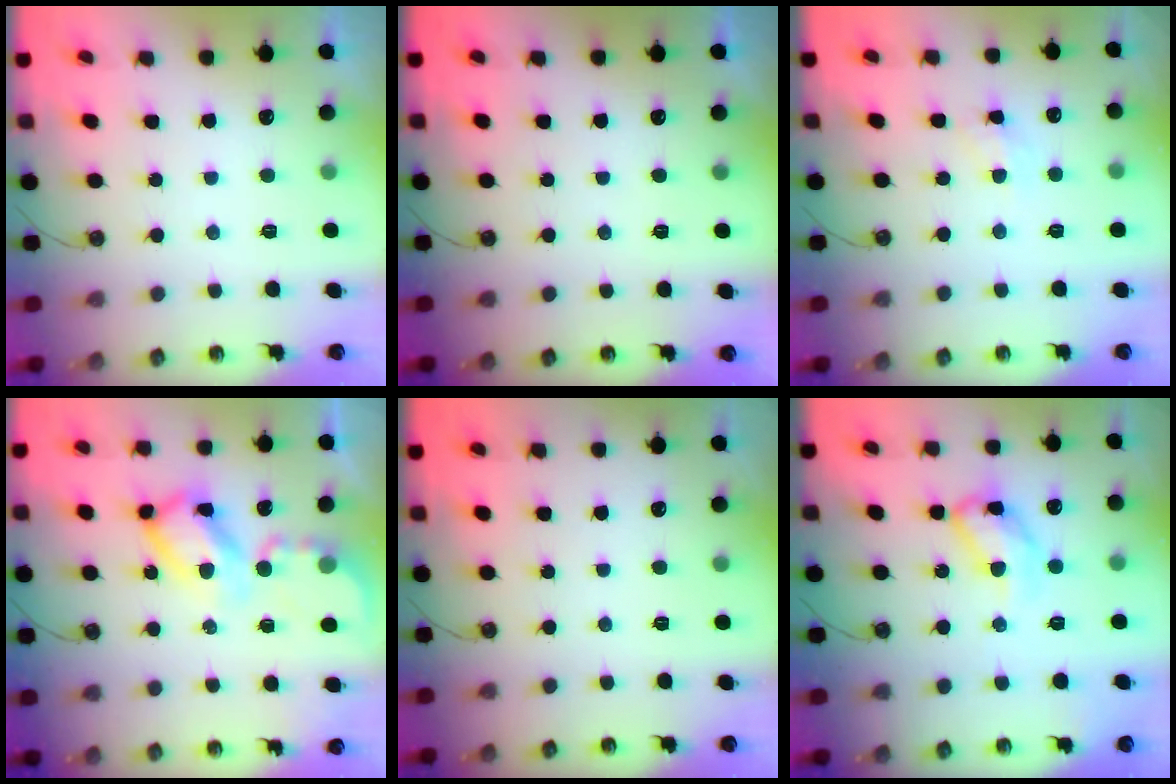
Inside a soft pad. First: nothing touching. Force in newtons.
{"total": 0.0}
{"total": 4.6, "press": 4.6, "slide": 0.3}
{"total": 13.7, "press": 13.6, "slide": 1.5}
{"total": 0.0}
{"total": 12.7, "press": 12.7, "slide": 1.0}